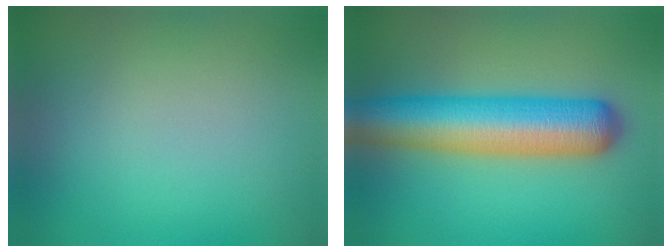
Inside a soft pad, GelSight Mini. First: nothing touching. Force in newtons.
{"total": 9.1, "press": 9.1, "slide": 0.2}